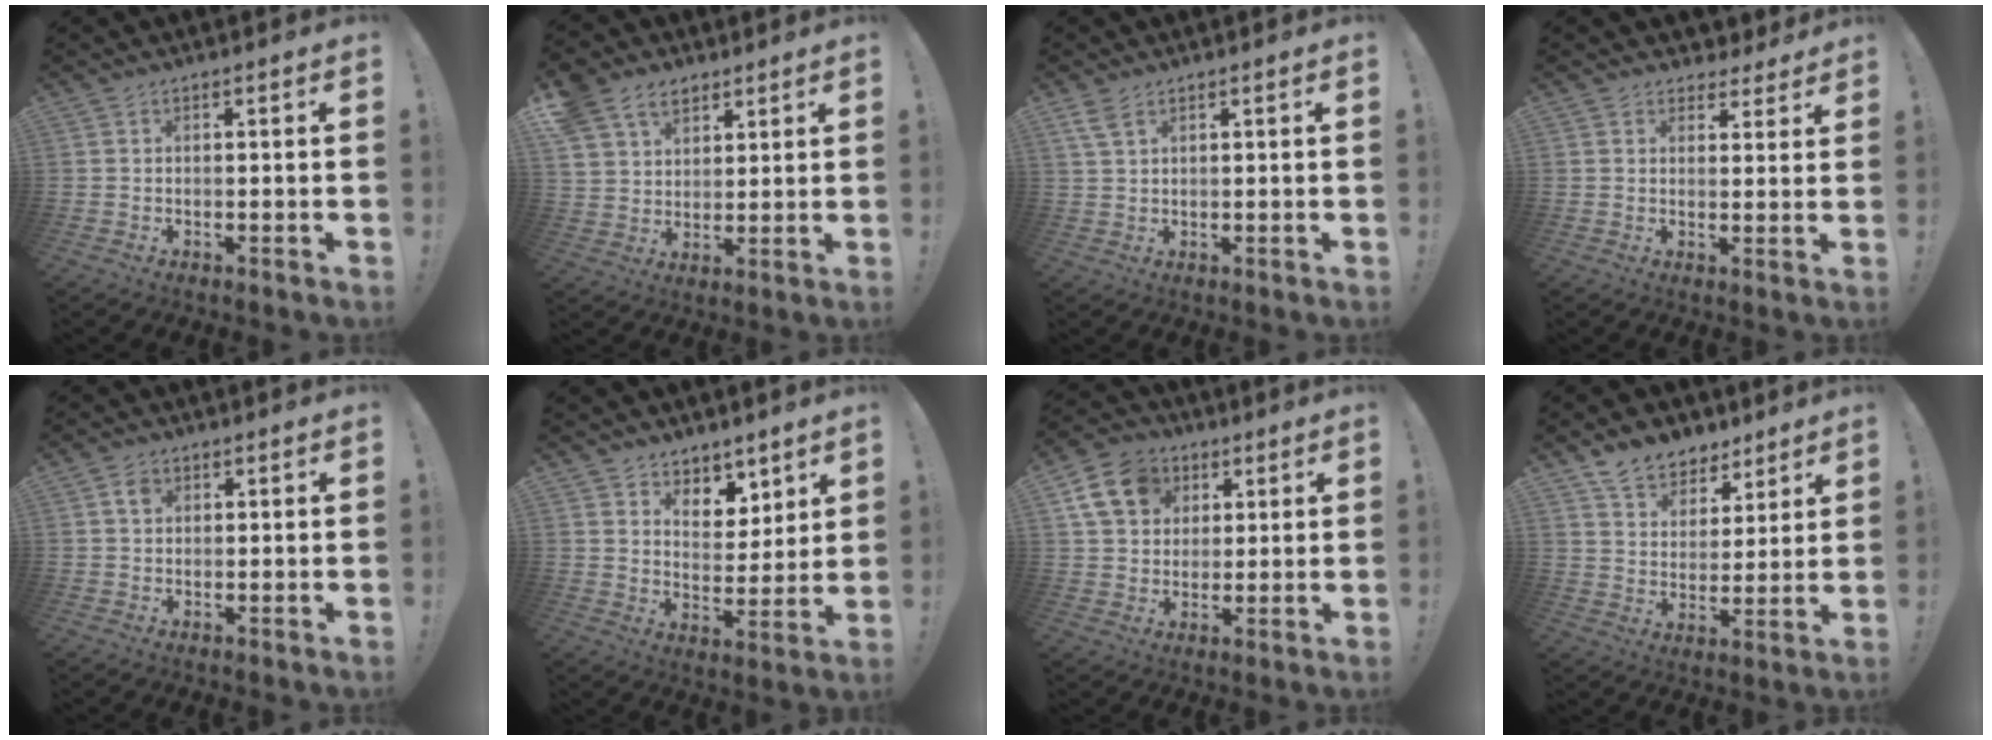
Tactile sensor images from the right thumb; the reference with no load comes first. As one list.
[{"total": 11.4, "force": [6.8, 8.1, 4.4], "torque": [-0.071, -0.032, 0.135]}, {"total": 4.0, "force": [2.5, 1.7, 2.5], "torque": [-0.050, -0.006, 0.049]}, {"total": 4.3, "force": [3.2, 2.7, 0.5], "torque": [0.003, -0.027, 0.058]}, {"total": 2.7, "force": [1.0, 2.1, 1.4], "torque": [-0.017, 0.001, 0.017]}, {"total": 7.5, "force": [5.6, 4.9, 1.4], "torque": [-0.011, -0.054, 0.107]}, {"total": 13.9, "force": [5.4, 11.2, 6.2], "torque": [-0.085, -0.015, 0.110]}, {"total": 9.7, "force": [7.7, 5.6, 1.8], "torque": [-0.030, -0.061, 0.150]}]